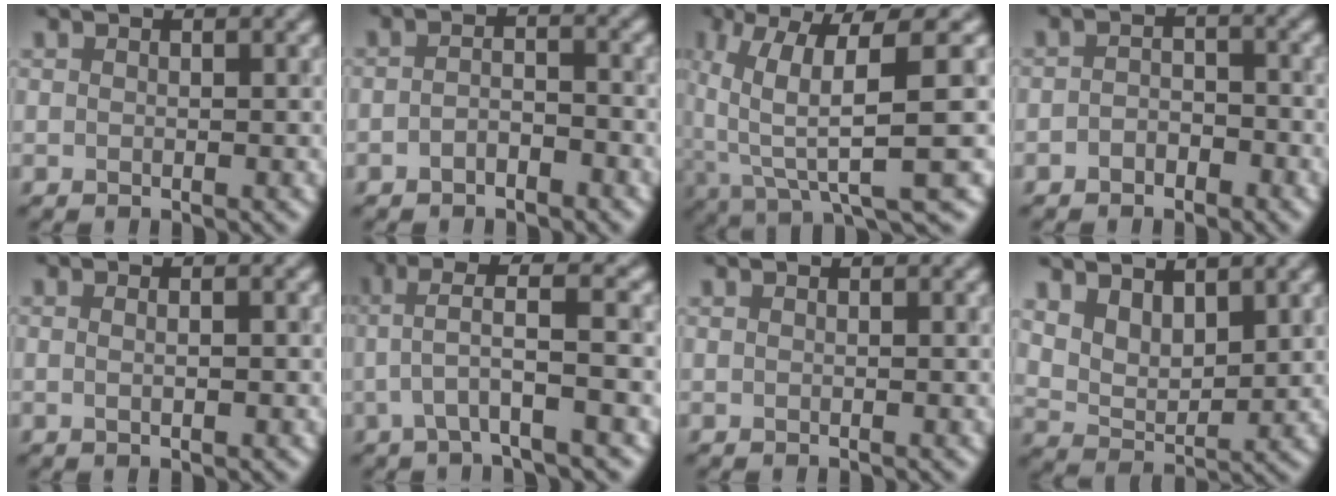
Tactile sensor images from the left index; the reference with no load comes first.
{"total": 1.7, "force": [-1.5, 0.6, 0.6], "torque": [-0.015, 0.002, -0.024]}
{"total": 8.9, "force": [0.9, 1.8, 8.7], "torque": [-0.150, 0.002, 0.028]}
{"total": 1.7, "force": [-1.5, 0.9, 0.2], "torque": [-0.005, 0.002, -0.024]}
{"total": 3.0, "force": [0.9, 1.8, 2.3], "torque": [0.000, 0.025, -0.022]}
{"total": 4.0, "force": [0.0, 0.1, 4.0], "torque": [-0.080, 0.009, 0.006]}
{"total": 0.0}
{"total": 3.6, "force": [2.5, 1.8, 2.0], "torque": [-0.047, -0.009, 0.058]}